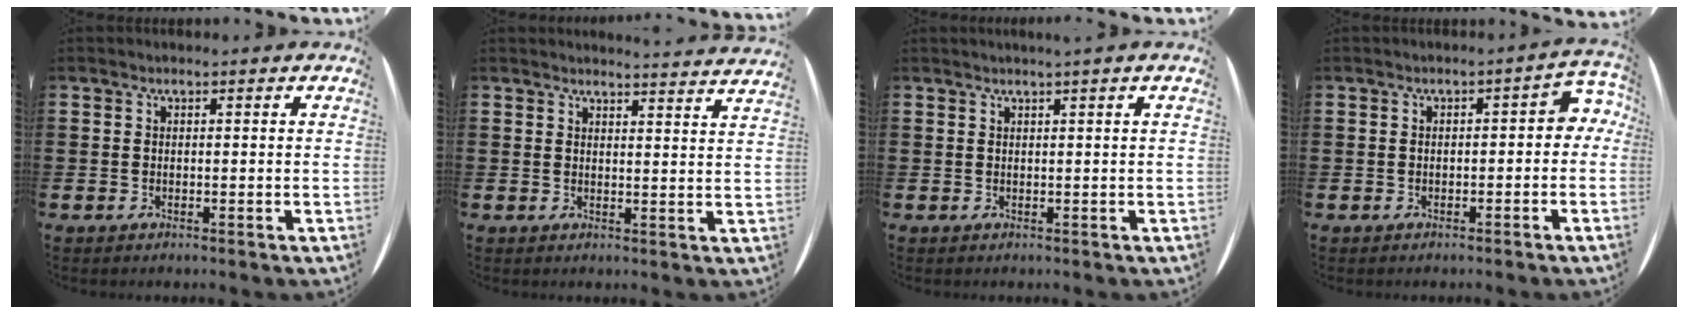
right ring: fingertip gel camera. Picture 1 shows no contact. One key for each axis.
{"total": 2.7, "fx": 2.7, "fy": -0.4, "fz": -0.1, "tx": -0.002, "ty": -0.015, "tz": 0.049}
{"total": 0.7, "fx": 0.4, "fy": -0.4, "fz": 0.5, "tx": -0.005, "ty": -0.003, "tz": 0.007}
{"total": 2.8, "fx": -1.3, "fy": 1.6, "fz": 1.9, "tx": -0.038, "ty": 0.013, "tz": -0.031}